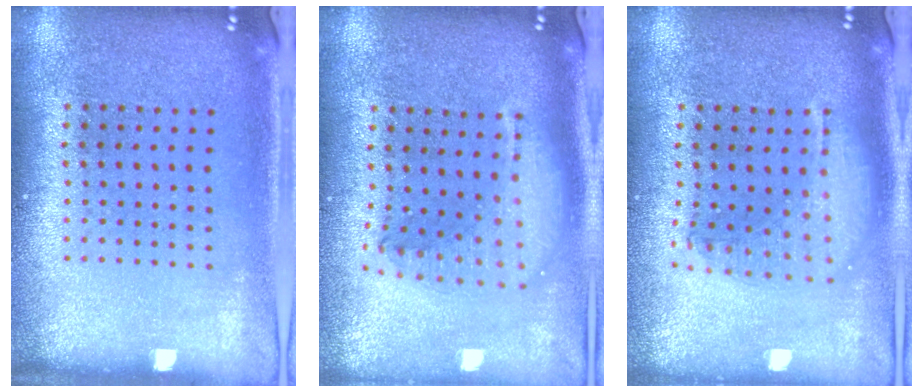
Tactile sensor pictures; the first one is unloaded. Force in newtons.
{"total": 2.0, "press": 1.6, "slide": 1.2}
{"total": 1.6, "press": 1.4, "slide": 0.7}